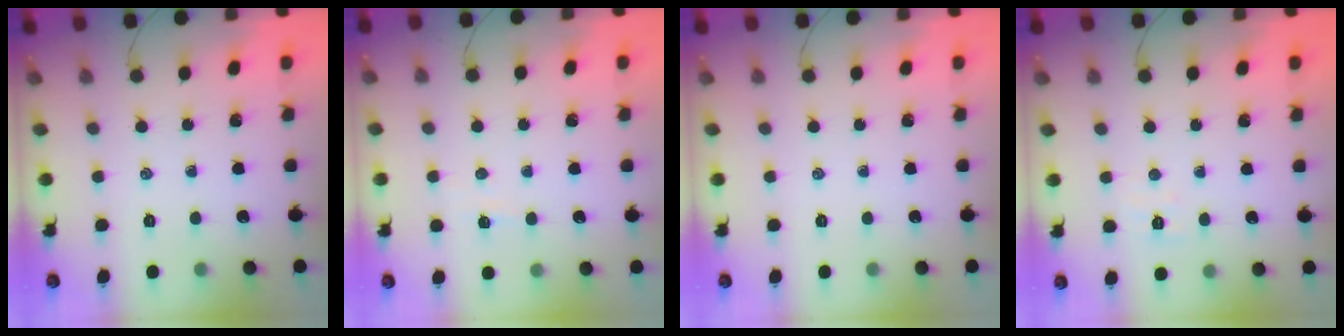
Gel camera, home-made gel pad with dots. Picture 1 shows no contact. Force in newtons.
{"total": 3.1, "press": 3.0, "slide": 0.8}
{"total": 0.0}
{"total": 4.7, "press": 4.5, "slide": 1.1}